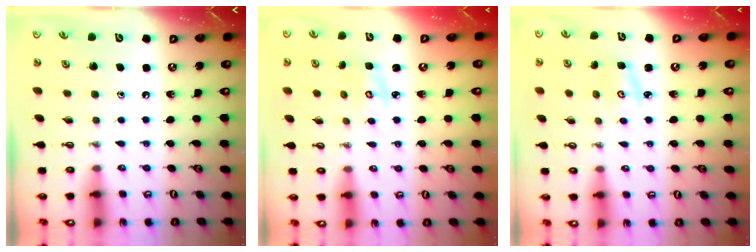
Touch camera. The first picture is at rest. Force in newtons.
{"total": 3.1, "press": 3.1, "slide": 0.2}
{"total": 3.1, "press": 3.1, "slide": 0.4}